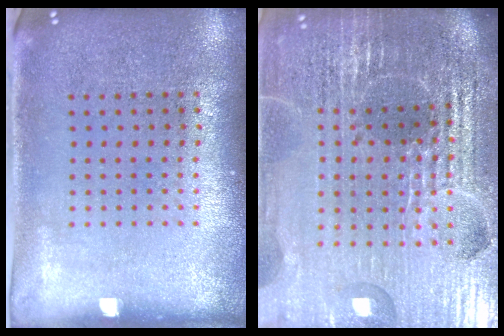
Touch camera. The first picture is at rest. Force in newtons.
{"total": 6.7, "press": 5.8, "slide": 3.3}